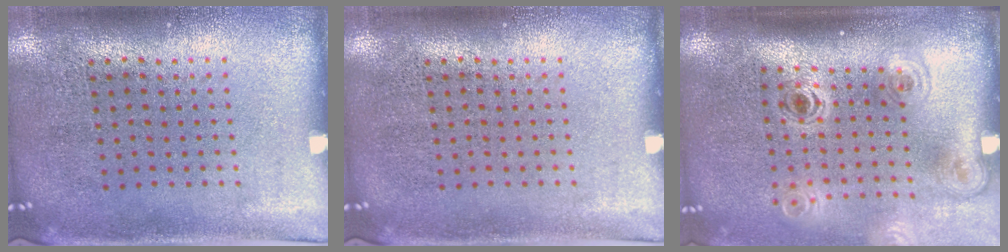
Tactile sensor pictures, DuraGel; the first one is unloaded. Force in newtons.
{"total": 0.0}
{"total": 1.9, "press": 1.3, "slide": 1.4}